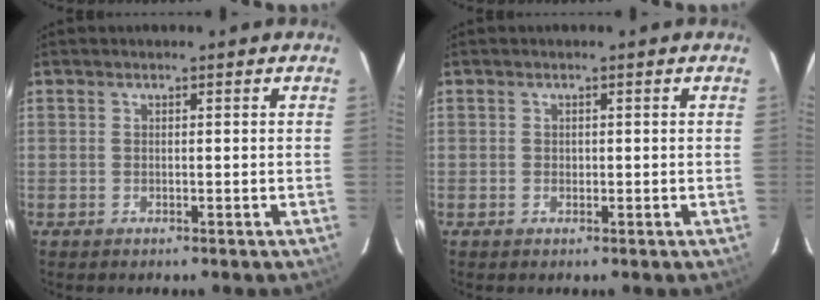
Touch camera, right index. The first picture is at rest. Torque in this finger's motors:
{"motor_torque": [0.12, -0.03, 0.03, 0.00]}